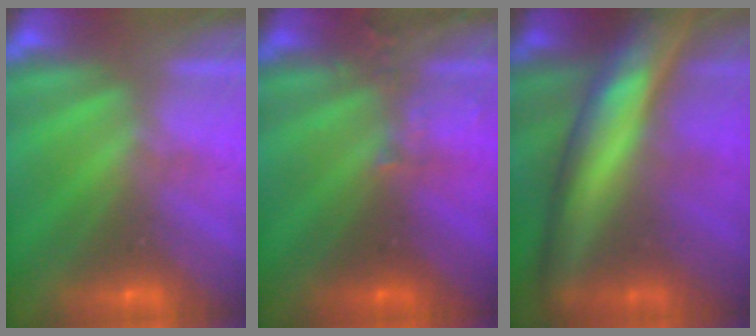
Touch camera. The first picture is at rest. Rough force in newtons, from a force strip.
{"total": 3.7}
{"total": 9.3}